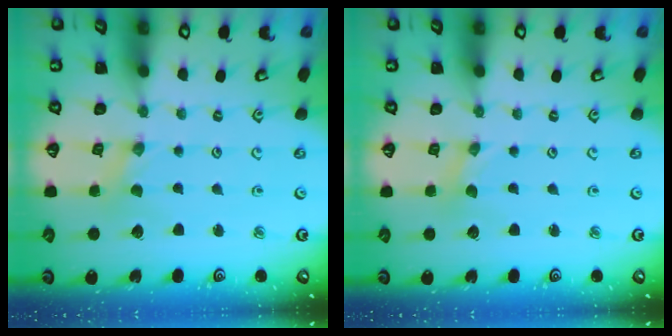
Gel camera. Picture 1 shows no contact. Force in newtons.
{"total": 0.0}